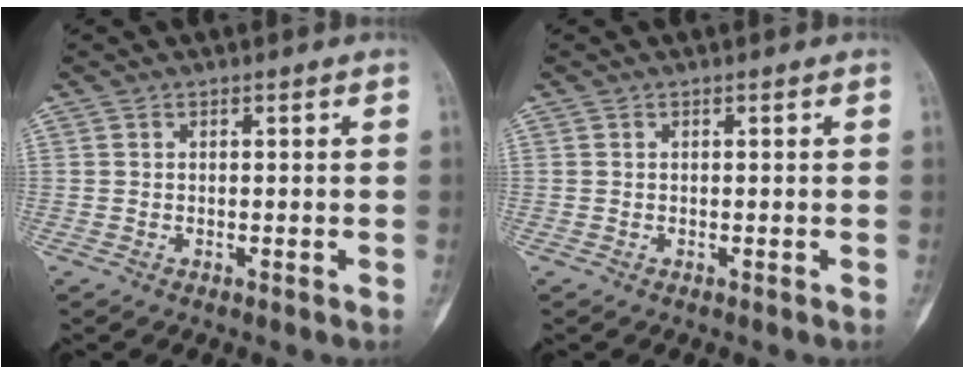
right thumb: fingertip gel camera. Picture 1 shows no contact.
{"total": 0.0}